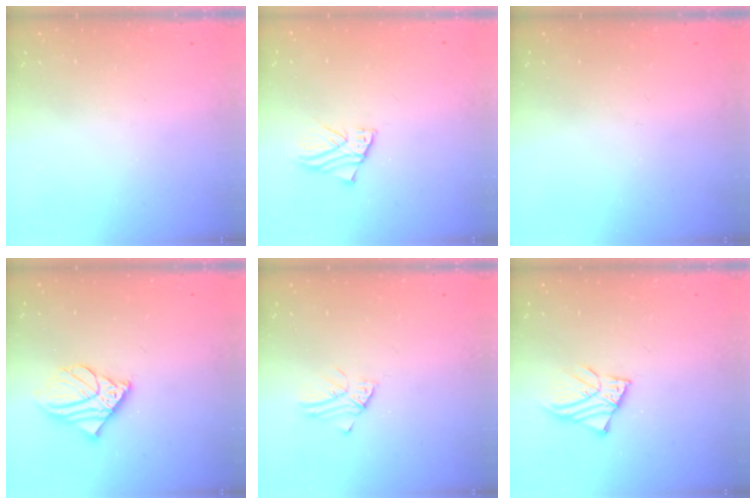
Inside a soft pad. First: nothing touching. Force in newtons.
{"total": 2.3, "press": 2.3, "slide": 0.1}
{"total": 0.0}
{"total": 7.7, "press": 7.6, "slide": 1.6}
{"total": 2.1, "press": 2.1, "slide": 0.2}
{"total": 3.1, "press": 3.1, "slide": 0.3}